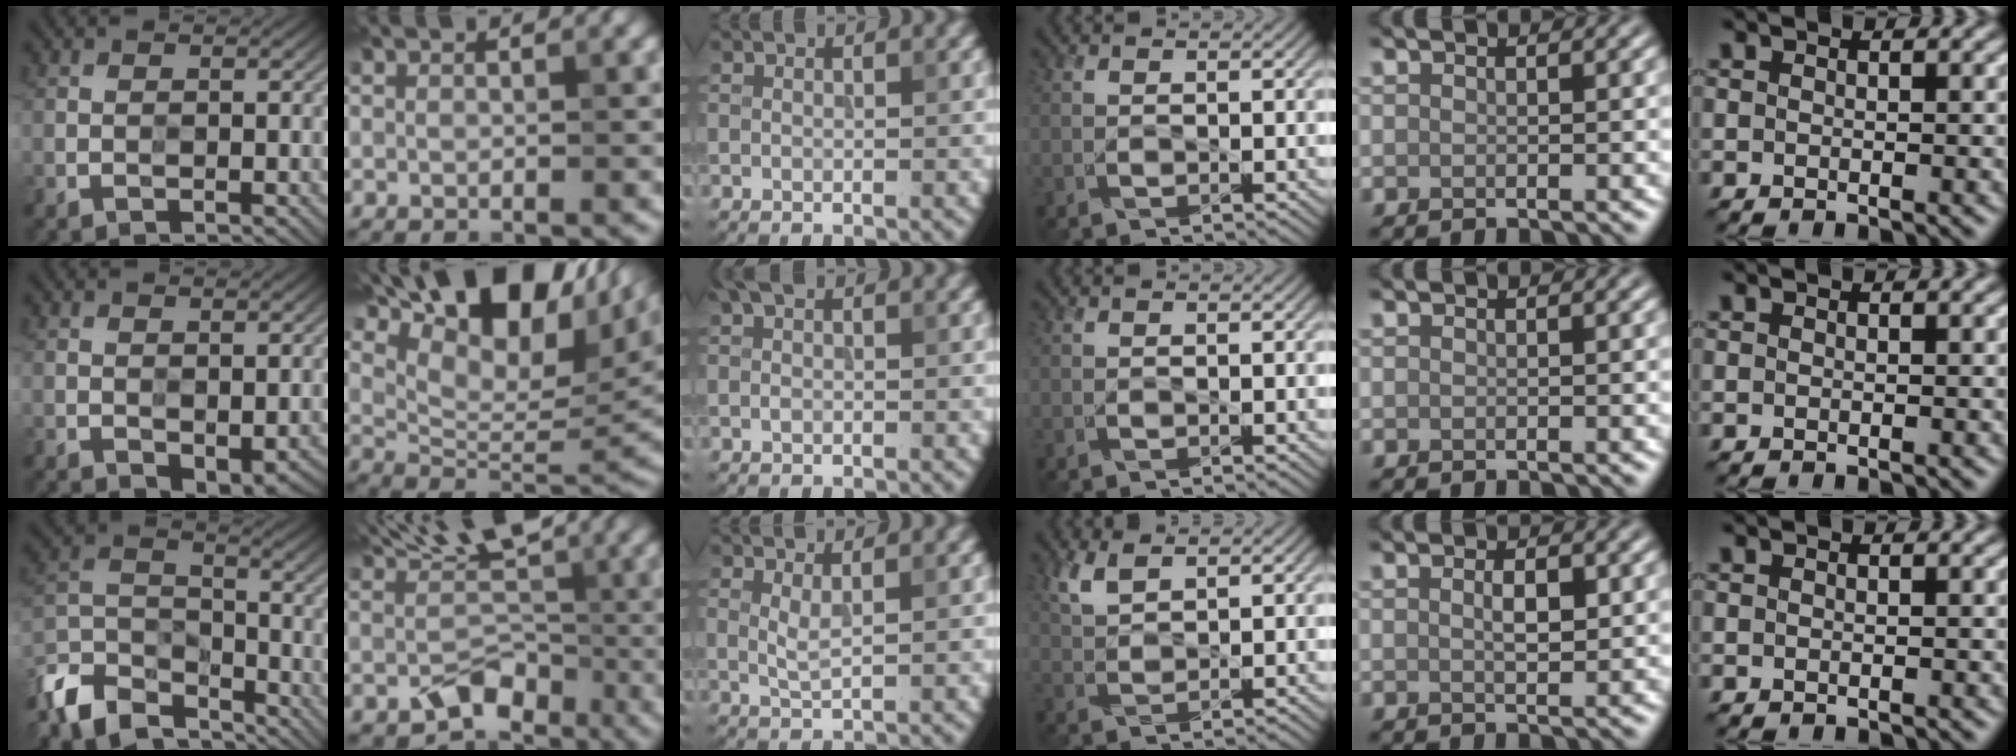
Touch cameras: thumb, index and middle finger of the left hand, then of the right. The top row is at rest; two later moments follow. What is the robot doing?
{"motion": "wipe", "object": "glasses"}